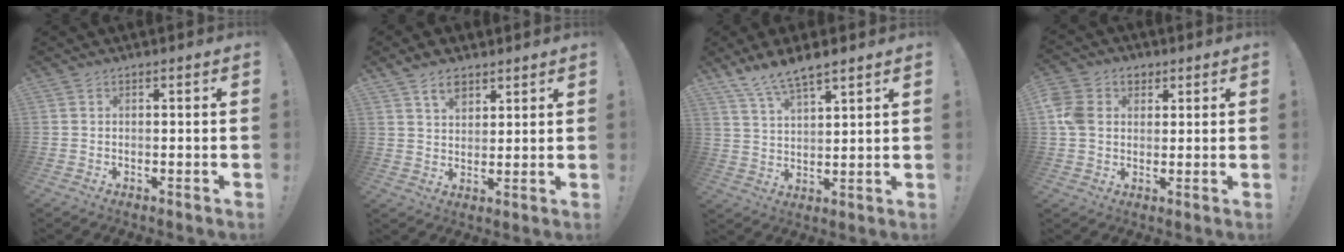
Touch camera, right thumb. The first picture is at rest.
{"total": 7.2, "force": [4.8, 4.2, 3.3], "torque": [-0.059, -0.017, 0.089]}
{"total": 8.0, "force": [6.7, 2.1, 3.9], "torque": [-0.073, -0.038, 0.124]}
{"total": 9.3, "force": [2.3, 7.7, 4.8], "torque": [-0.088, 0.002, 0.046]}